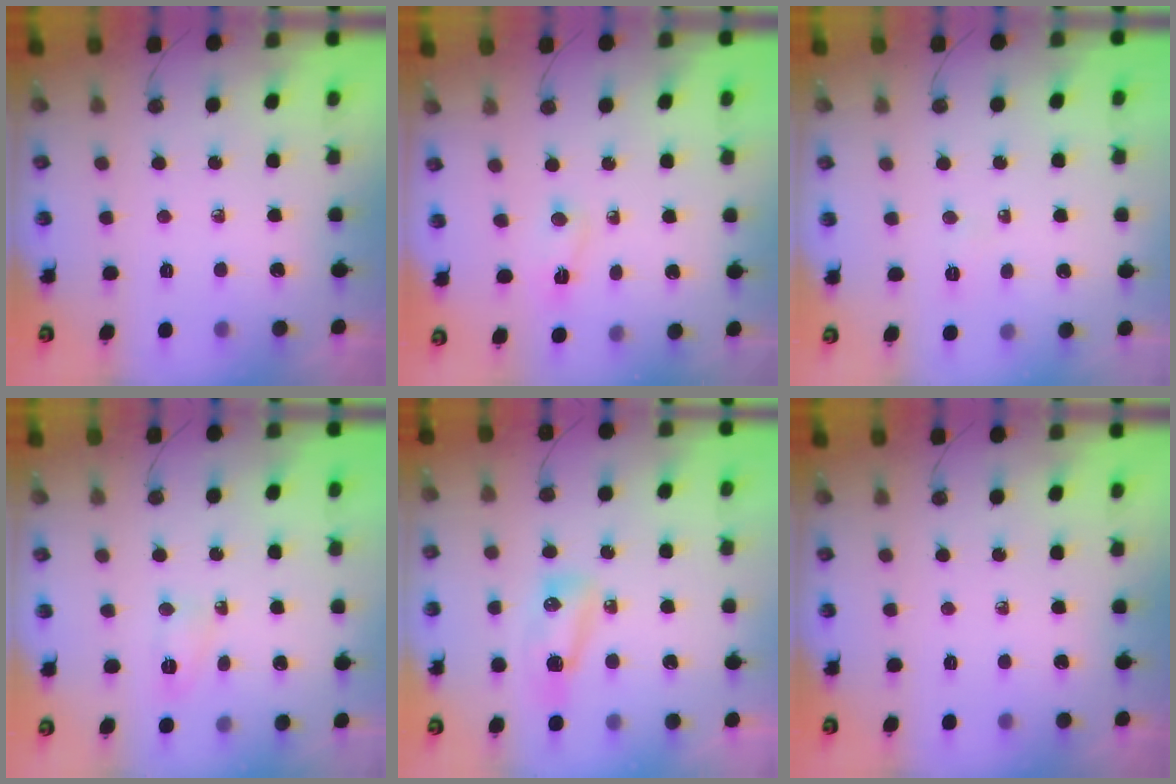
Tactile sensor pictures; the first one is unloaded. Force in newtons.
{"total": 2.1, "press": 2.1, "slide": 0.4}
{"total": 2.8, "press": 2.6, "slide": 0.9}
{"total": 3.9, "press": 3.9, "slide": 0.4}
{"total": 7.8, "press": 7.7, "slide": 1.1}
{"total": 0.0}